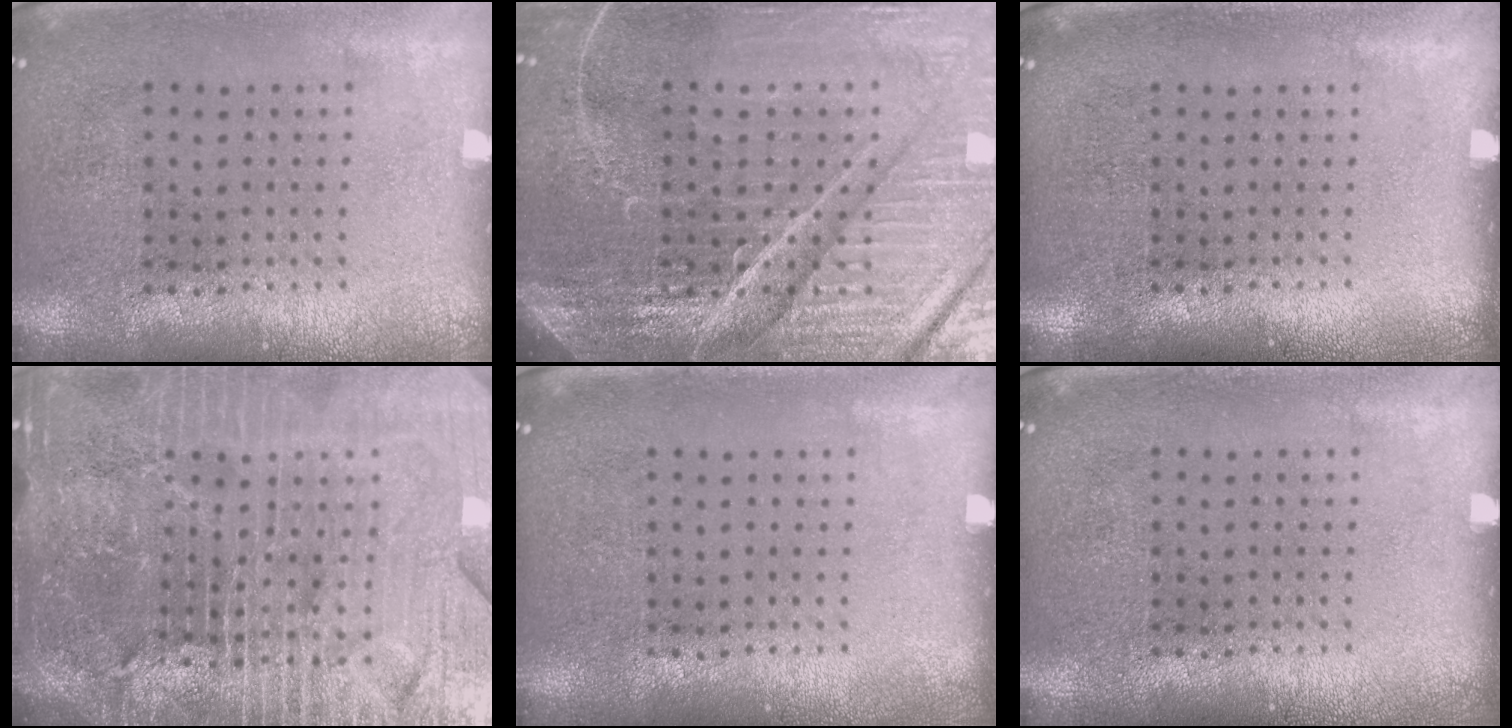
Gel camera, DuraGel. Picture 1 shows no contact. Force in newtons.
{"total": 6.3, "press": 5.6, "slide": 2.8}
{"total": 0.0}
{"total": 6.5, "press": 5.7, "slide": 3.0}
{"total": 0.0}
{"total": 0.0}